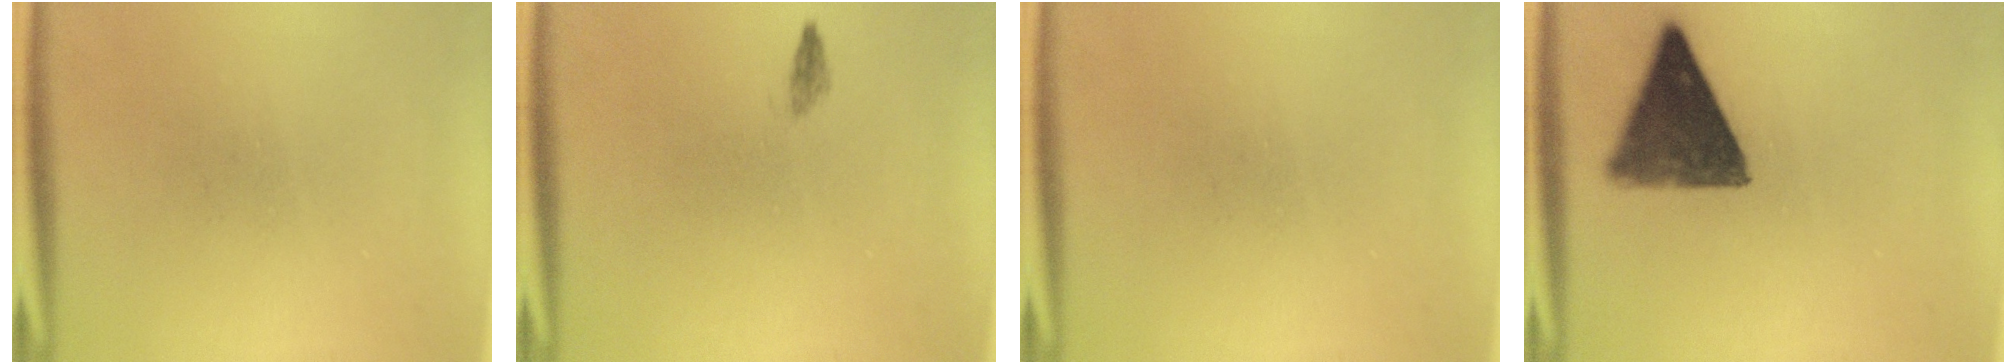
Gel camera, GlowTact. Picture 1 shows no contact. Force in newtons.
{"total": 0.8}
{"total": 0.0}
{"total": 11.5}